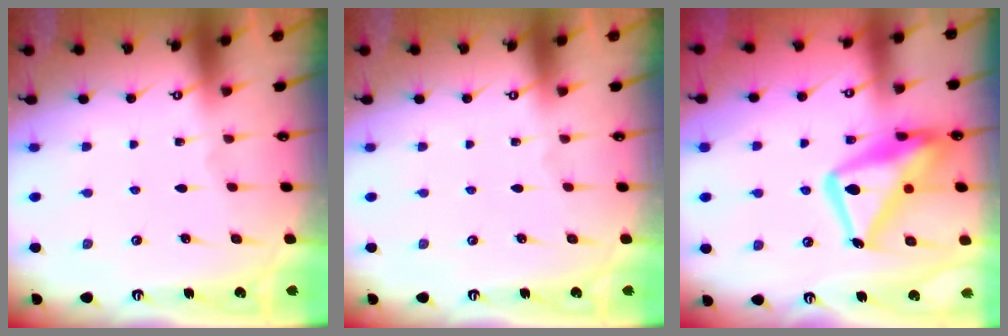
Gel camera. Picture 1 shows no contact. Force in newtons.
{"total": 0.0}
{"total": 18.8, "press": 18.7, "slide": 1.9}